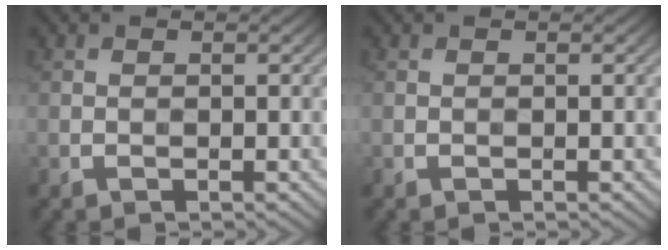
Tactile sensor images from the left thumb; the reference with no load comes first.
{"total": 0.0}